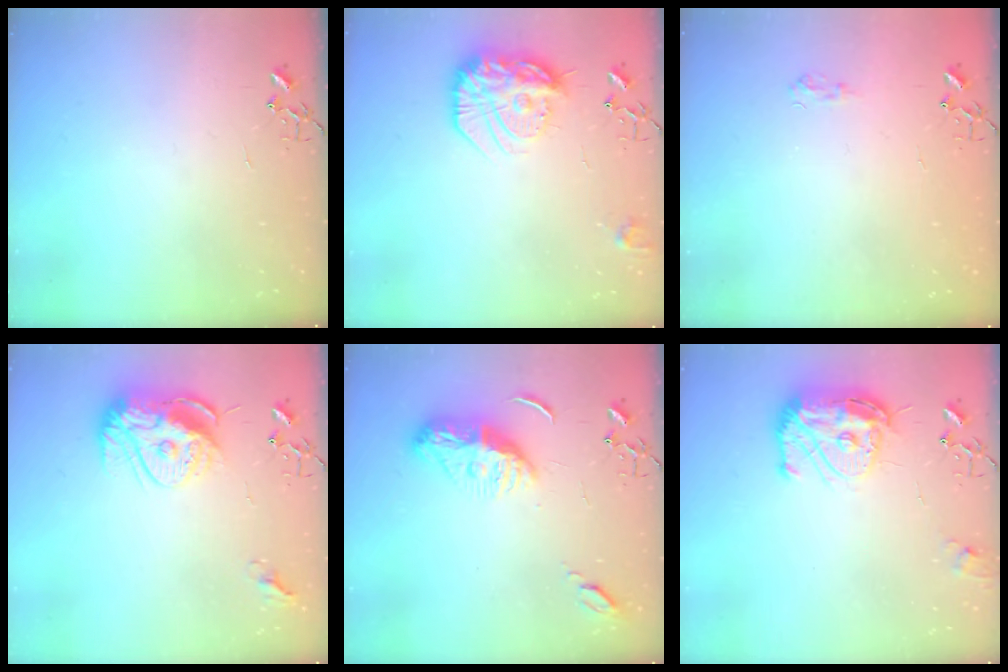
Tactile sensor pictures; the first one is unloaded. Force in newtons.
{"total": 19.0, "press": 18.9, "slide": 1.4}
{"total": 5.7, "press": 5.7, "slide": 0.6}
{"total": 15.6, "press": 15.6, "slide": 1.3}
{"total": 11.3, "press": 11.3, "slide": 0.3}
{"total": 16.6, "press": 16.5, "slide": 1.6}